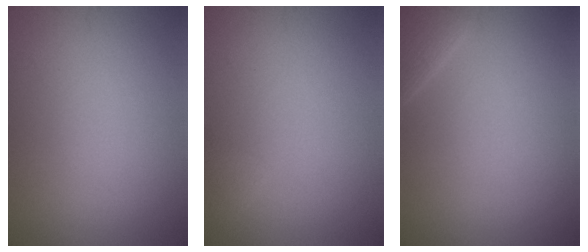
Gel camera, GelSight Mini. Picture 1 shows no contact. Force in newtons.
{"total": 0.9, "press": 0.9, "slide": 0.1}
{"total": 1.3, "press": 1.3, "slide": 0.1}